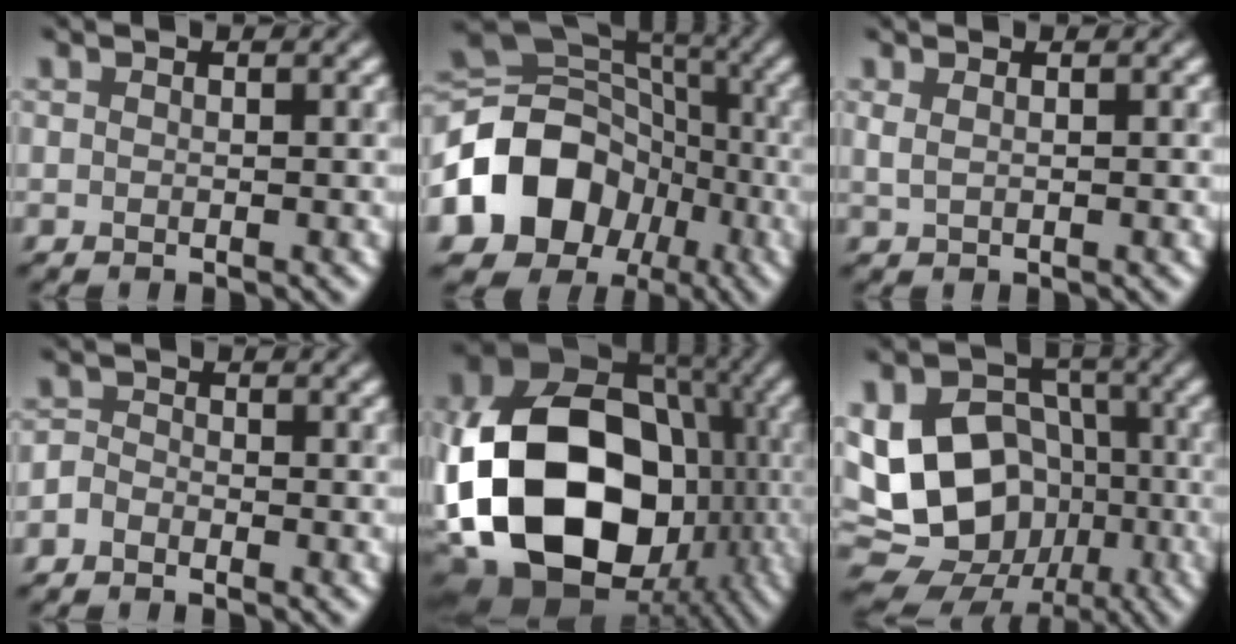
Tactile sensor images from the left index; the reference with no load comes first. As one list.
[{"total": 11.9, "force": [-3.9, 9.6, 5.7], "torque": [-0.105, 0.002, -0.080]}, {"total": 1.3, "force": [0.8, 0.6, 0.9], "torque": [-0.013, -0.003, 0.011]}, {"total": 1.1, "force": [-0.9, 0.5, 0.1], "torque": [-0.001, 0.002, -0.024]}, {"total": 18.9, "force": [-3.6, 14.2, 12.0], "torque": [-0.226, -0.025, -0.047]}, {"total": 14.0, "force": [-2.5, 11.4, 7.8], "torque": [-0.141, -0.012, -0.035]}]